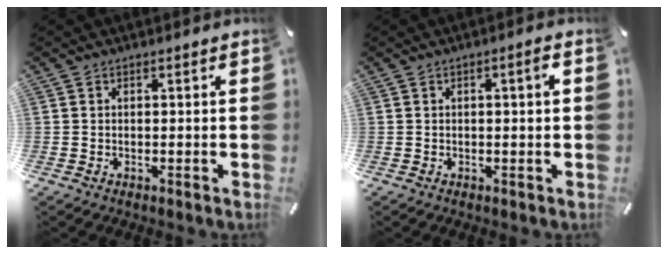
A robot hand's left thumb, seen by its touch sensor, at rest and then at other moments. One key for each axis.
{"total": 2.1, "fx": 0.2, "fy": 0.3, "fz": 2.1, "tx": -0.038, "ty": 0.003, "tz": 0.002}